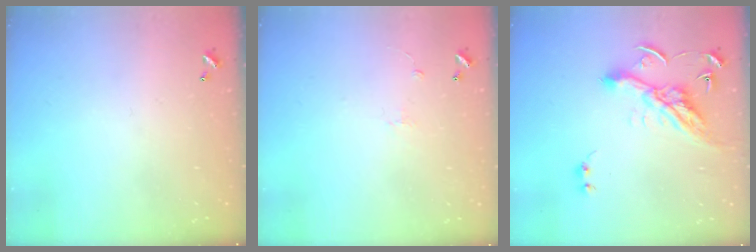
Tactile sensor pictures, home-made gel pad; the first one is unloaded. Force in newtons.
{"total": 0.7, "press": 0.2, "slide": 0.7}
{"total": 13.0, "press": 12.9, "slide": 1.8}